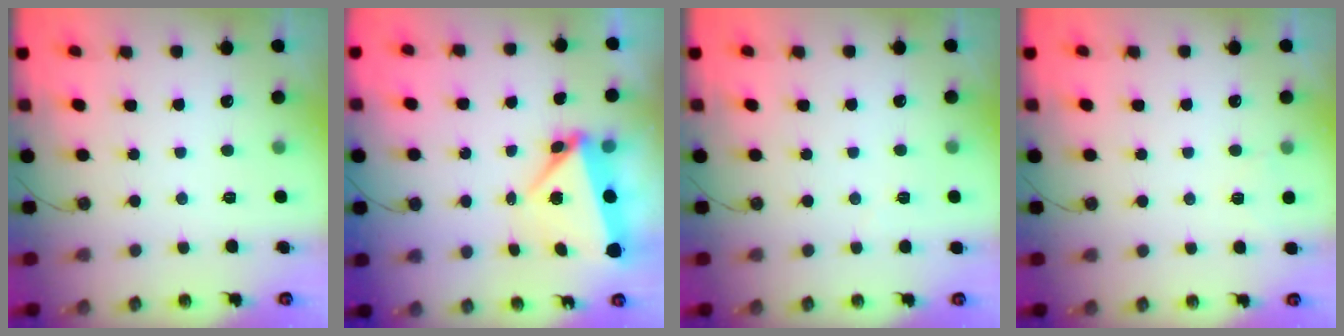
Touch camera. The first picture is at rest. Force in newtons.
{"total": 6.3, "press": 5.5, "slide": 3.0}
{"total": 2.2, "press": 2.2, "slide": 0.7}
{"total": 3.5, "press": 3.5, "slide": 0.2}